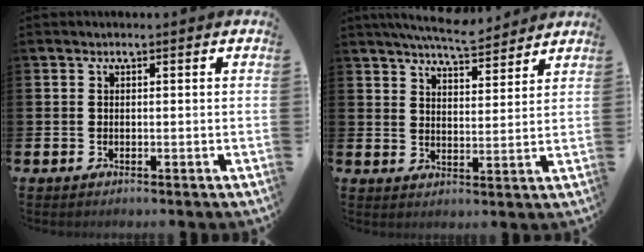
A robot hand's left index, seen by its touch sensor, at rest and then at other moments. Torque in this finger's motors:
{"motor_torque": [1.10, -1.03, 0.77, 0.21]}